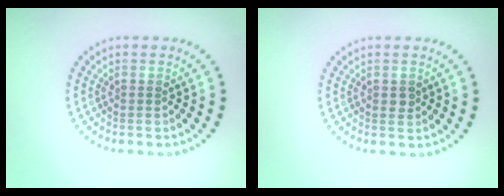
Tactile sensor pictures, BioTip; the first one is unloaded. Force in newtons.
{"total": 0.9, "press": 0.9, "slide": 0.0}